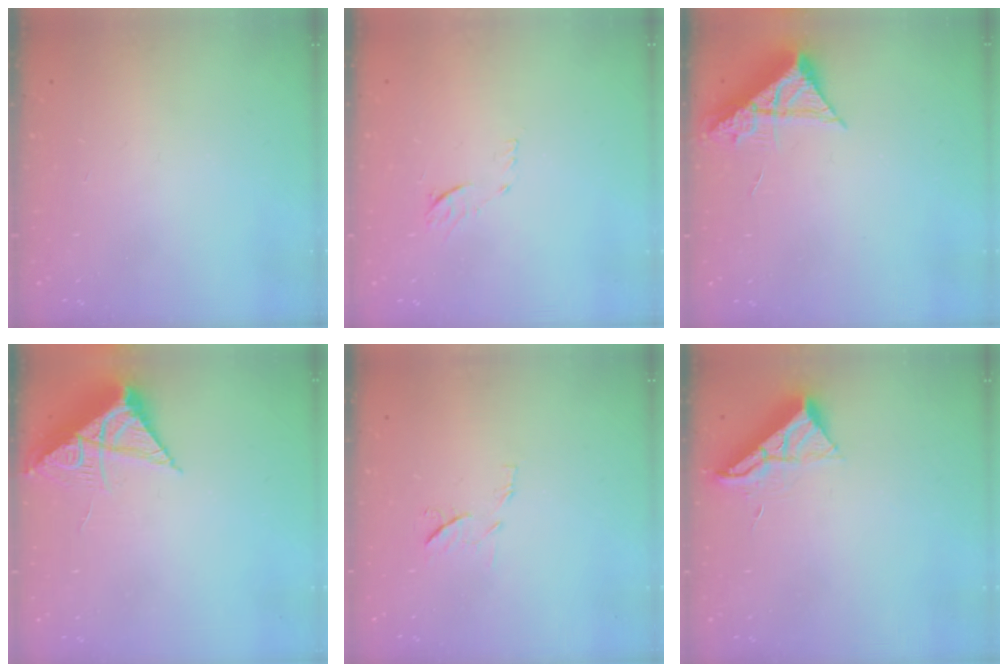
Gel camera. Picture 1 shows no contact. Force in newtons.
{"total": 6.2, "press": 6.1, "slide": 0.7}
{"total": 8.4, "press": 8.4, "slide": 0.8}
{"total": 8.3, "press": 8.3, "slide": 0.3}
{"total": 6.5, "press": 6.5, "slide": 0.7}
{"total": 10.2, "press": 10.2, "slide": 0.5}